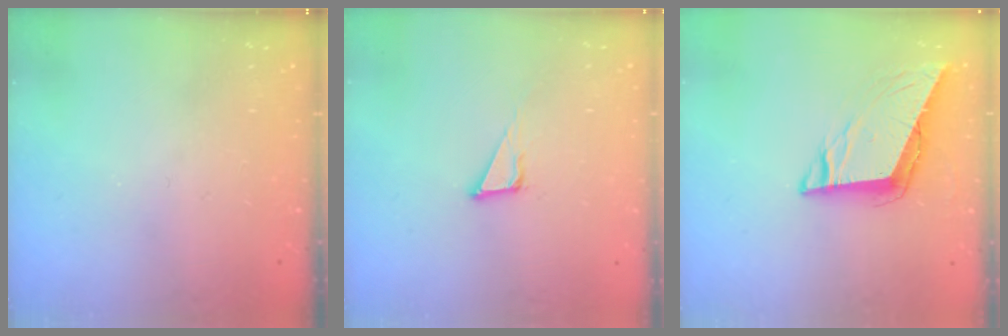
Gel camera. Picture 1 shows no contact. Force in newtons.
{"total": 3.8, "press": 3.8, "slide": 0.0}
{"total": 8.7, "press": 8.4, "slide": 2.1}